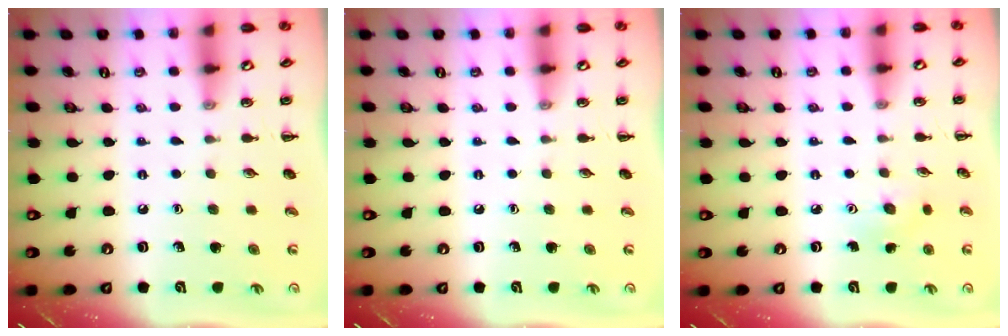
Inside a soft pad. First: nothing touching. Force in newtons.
{"total": 0.0}
{"total": 4.0, "press": 3.8, "slide": 1.1}